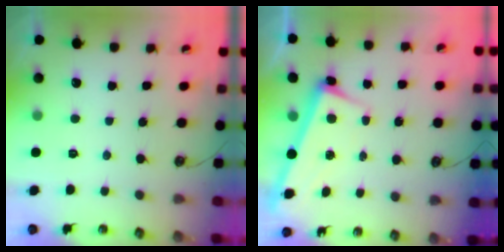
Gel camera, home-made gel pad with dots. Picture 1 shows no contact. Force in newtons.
{"total": 2.5, "press": 2.4, "slide": 0.7}